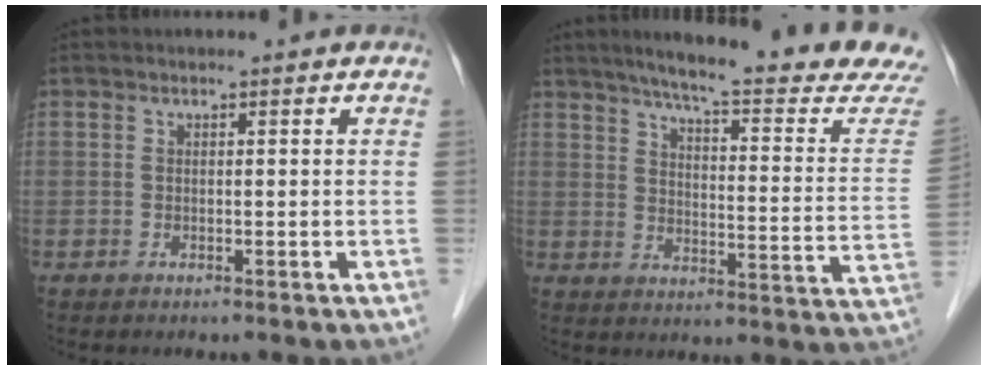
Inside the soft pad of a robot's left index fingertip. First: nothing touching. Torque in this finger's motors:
{"motor_torque": [-0.24, -0.38, 0.36, 0.08]}